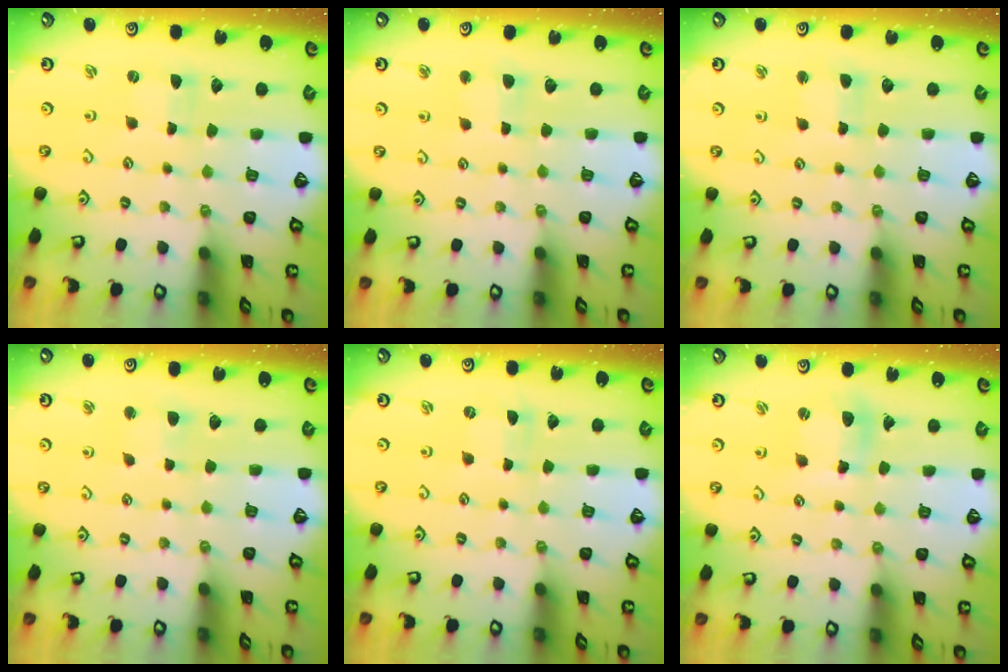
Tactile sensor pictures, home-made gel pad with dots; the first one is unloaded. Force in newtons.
{"total": 3.9, "press": 3.8, "slide": 0.4}
{"total": 2.5, "press": 2.5, "slide": 0.3}
{"total": 2.7, "press": 2.7, "slide": 0.4}
{"total": 0.0}
{"total": 8.0, "press": 7.9, "slide": 1.3}